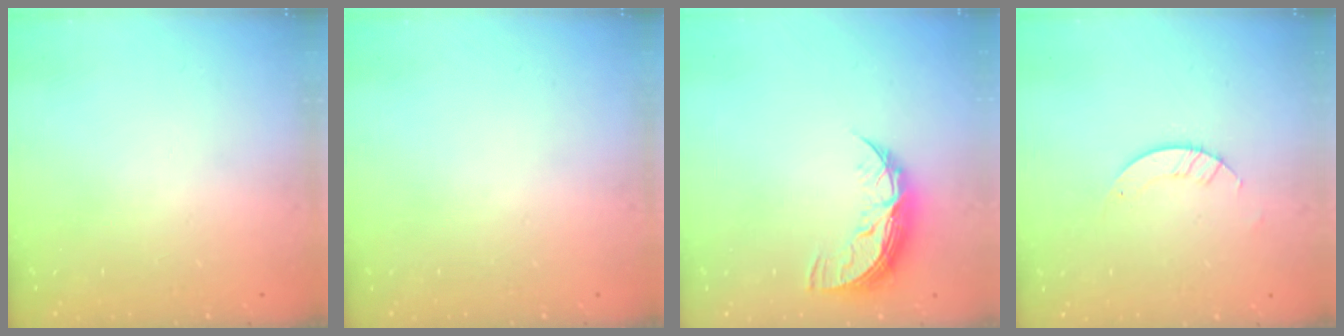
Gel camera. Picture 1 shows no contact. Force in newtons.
{"total": 0.0}
{"total": 9.1, "press": 9.1, "slide": 0.4}
{"total": 2.8, "press": 2.8, "slide": 0.2}